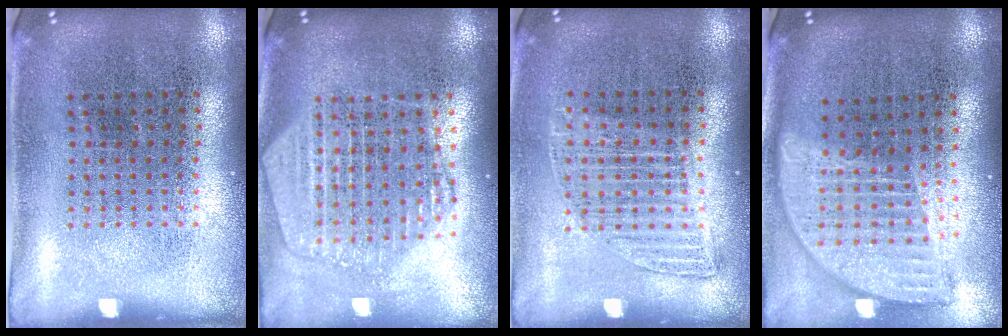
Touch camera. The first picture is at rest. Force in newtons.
{"total": 2.2, "press": 2.0, "slide": 1.0}
{"total": 1.1, "press": 1.0, "slide": 0.5}
{"total": 1.9, "press": 1.5, "slide": 1.2}